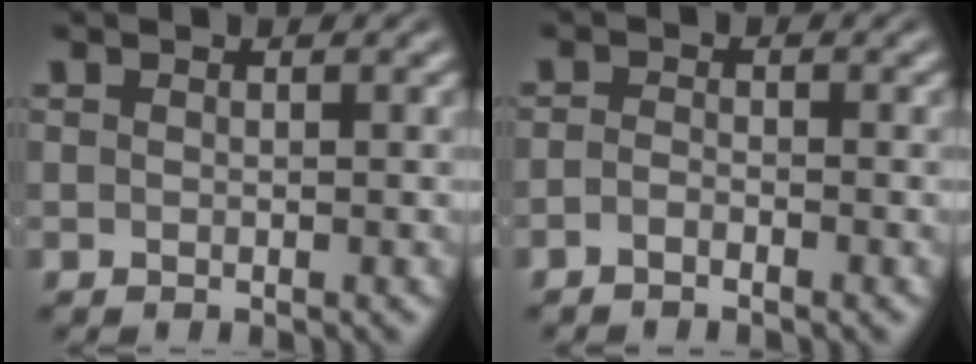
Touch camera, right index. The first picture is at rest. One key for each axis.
{"total": 1.4, "fx": -1.3, "fy": -0.4, "fz": 0.1, "tx": 0.000, "ty": -0.011, "tz": -0.021}